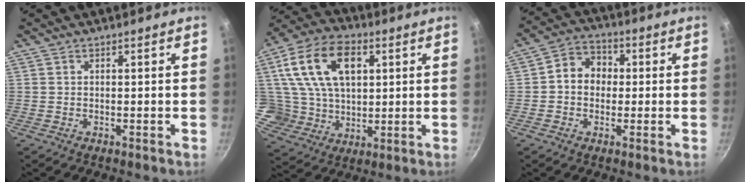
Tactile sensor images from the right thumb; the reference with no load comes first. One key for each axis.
{"total": 17.8, "fx": 5.3, "fy": 12.4, "fz": 11.6, "tx": -0.188, "ty": -0.008, "tz": 0.098}
{"total": 7.5, "fx": 0.2, "fy": 6.4, "fz": 4.0, "tx": -0.034, "ty": 0.017, "tz": -0.012}